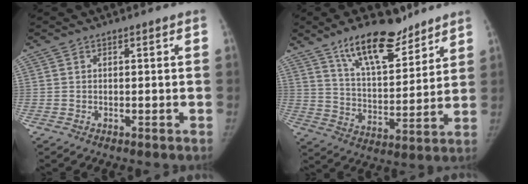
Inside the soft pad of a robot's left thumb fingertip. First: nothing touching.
{"total": 15.6, "force": [11.0, 6.1, 9.2], "torque": [-0.120, -0.064, 0.193]}